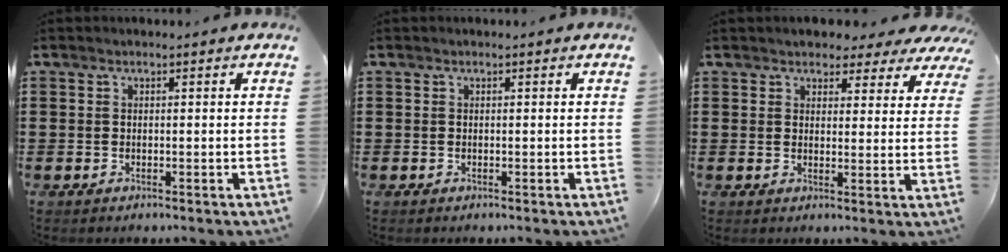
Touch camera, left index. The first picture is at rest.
{"total": 0.0}
{"total": 3.5, "force": [3.2, 1.3, 0.7], "torque": [-0.020, -0.009, 0.056]}